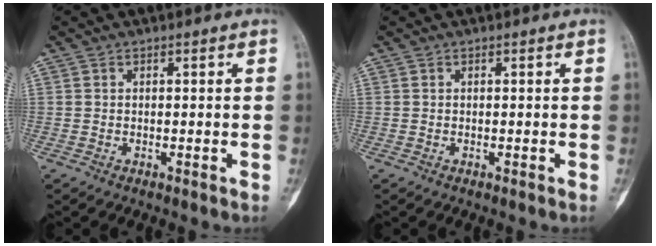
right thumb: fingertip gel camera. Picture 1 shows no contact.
{"total": 0.0}